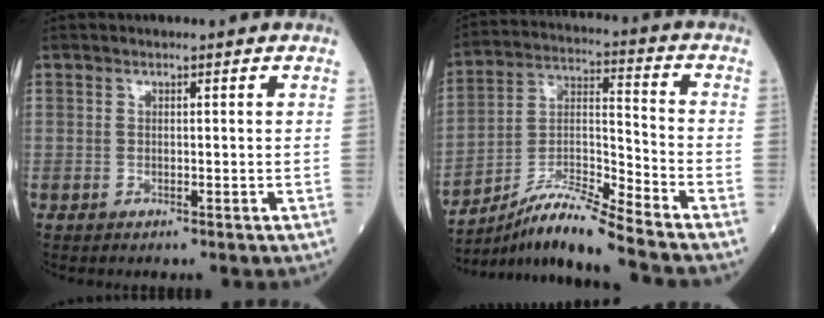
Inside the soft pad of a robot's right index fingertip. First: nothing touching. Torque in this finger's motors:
{"motor_torque": [0.13, -0.43, 0.02, 0.00]}